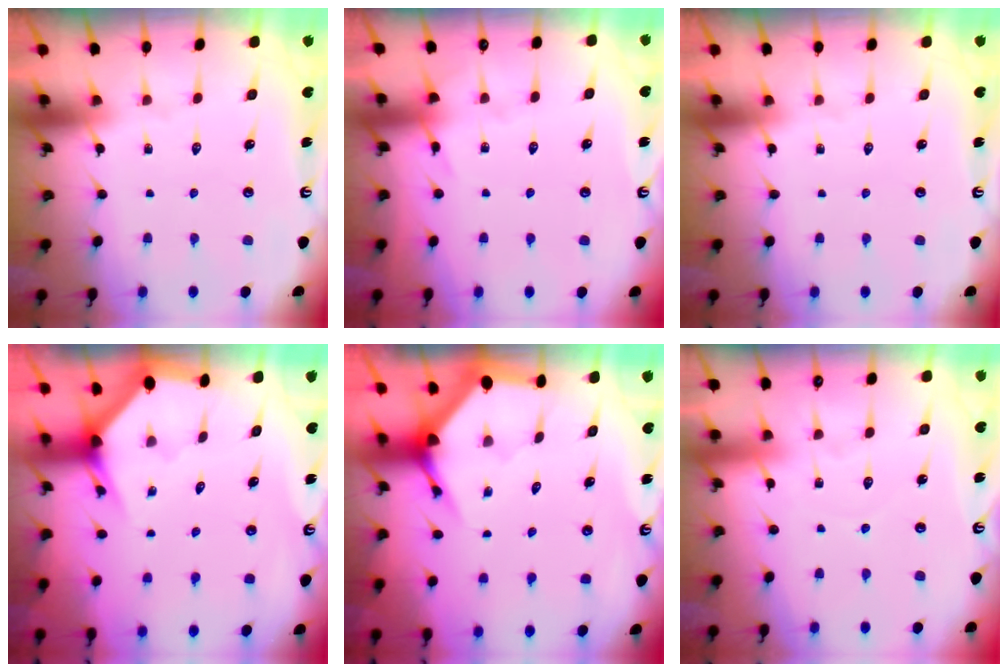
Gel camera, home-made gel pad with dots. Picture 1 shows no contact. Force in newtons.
{"total": 4.4, "press": 4.4, "slide": 0.5}
{"total": 0.0}
{"total": 2.8, "press": 2.8, "slide": 0.2}
{"total": 3.7, "press": 3.7, "slide": 0.5}
{"total": 3.5, "press": 3.5, "slide": 0.3}